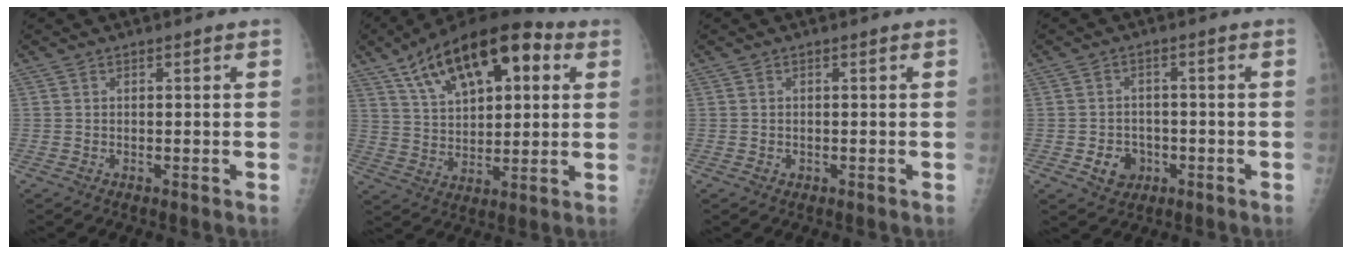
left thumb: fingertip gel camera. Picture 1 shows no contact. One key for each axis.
{"total": 20.6, "fx": 9.1, "fy": 10.1, "fz": 15.5, "tx": -0.223, "ty": -0.001, "tz": 0.153}
{"total": 0.5, "fx": -0.1, "fy": 0.5, "fz": 0.1, "tx": -0.001, "ty": 0.002, "tz": -0.002}
{"total": 4.9, "fx": -1.7, "fy": 4.2, "fz": 2.0, "tx": -0.013, "ty": 0.010, "tz": -0.022}